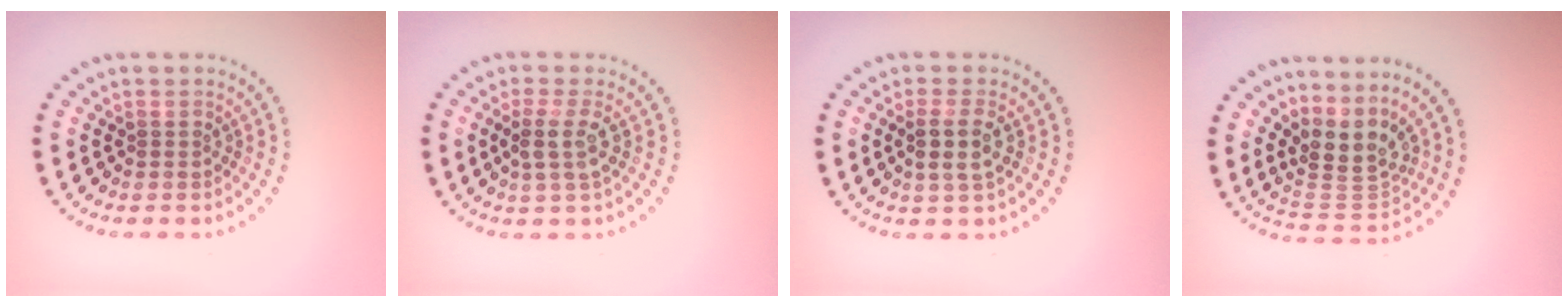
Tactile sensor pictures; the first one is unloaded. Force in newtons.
{"total": 2.2, "press": 1.8, "slide": 1.2}
{"total": 2.3, "press": 2.0, "slide": 1.0}
{"total": 3.6, "press": 2.6, "slide": 2.5}